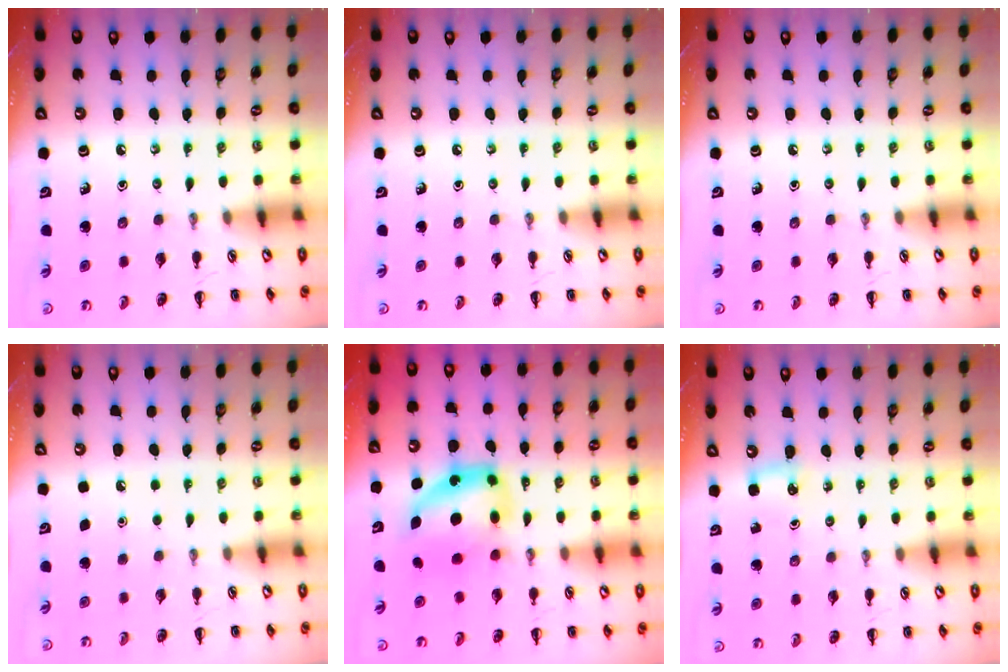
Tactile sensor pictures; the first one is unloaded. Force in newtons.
{"total": 0.0}
{"total": 0.0}
{"total": 1.6, "press": 1.6, "slide": 0.1}
{"total": 10.6, "press": 10.3, "slide": 2.5}
{"total": 3.6, "press": 3.4, "slide": 1.3}